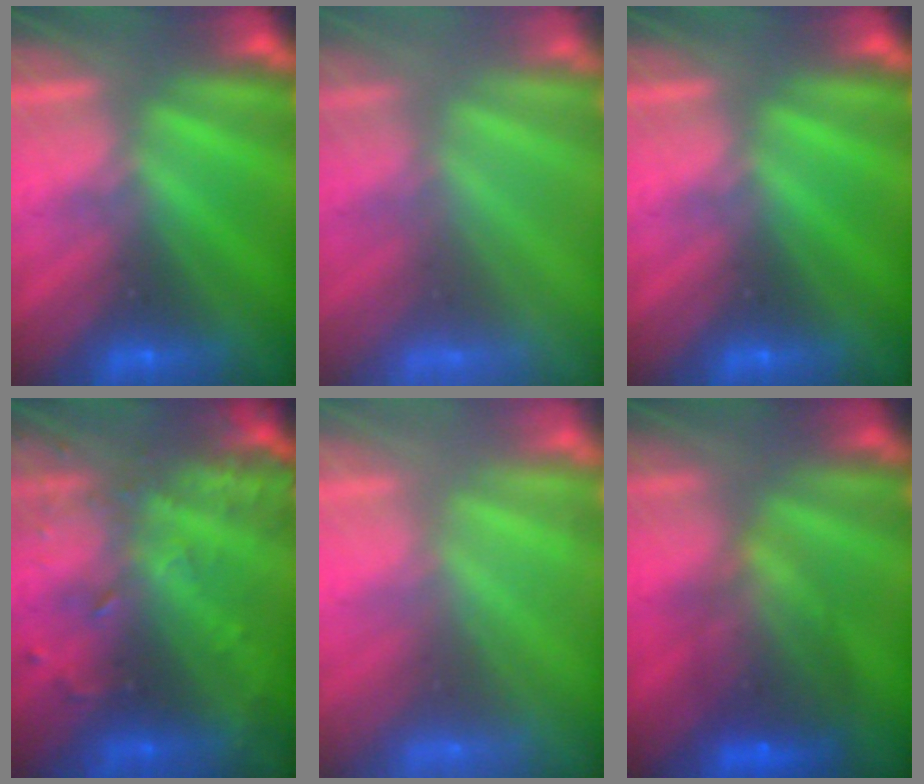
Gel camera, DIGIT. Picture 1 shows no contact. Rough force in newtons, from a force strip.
{"total": 8.7}
{"total": 0.0}
{"total": 8.3}
{"total": 5.8}
{"total": 7.3}